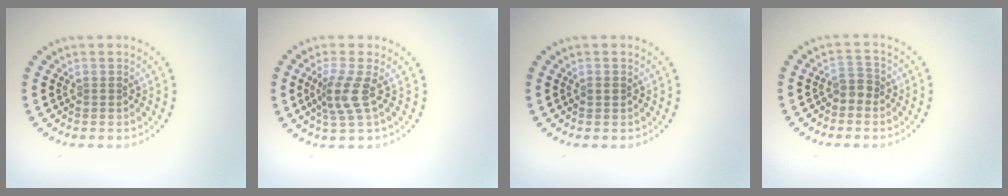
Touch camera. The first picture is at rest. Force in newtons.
{"total": 2.9, "press": 2.2, "slide": 1.8}
{"total": 1.0, "press": 1.0, "slide": 0.1}
{"total": 1.6, "press": 1.4, "slide": 0.8}